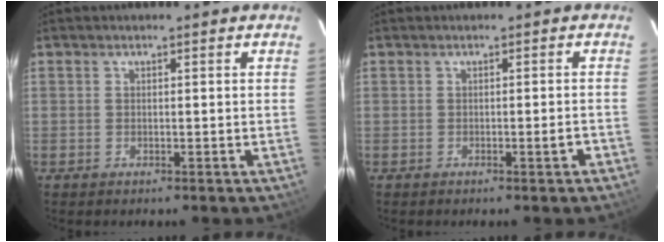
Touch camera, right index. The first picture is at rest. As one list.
[{"total": 1.5, "force": [-0.9, 0.1, 1.2], "torque": [-0.017, 0.002, -0.013]}]